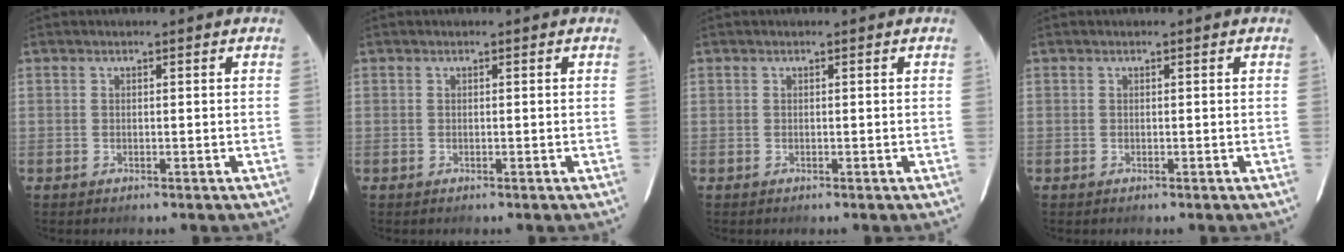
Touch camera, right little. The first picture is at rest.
{"total": 0.0}
{"total": 0.0}
{"total": 0.0}